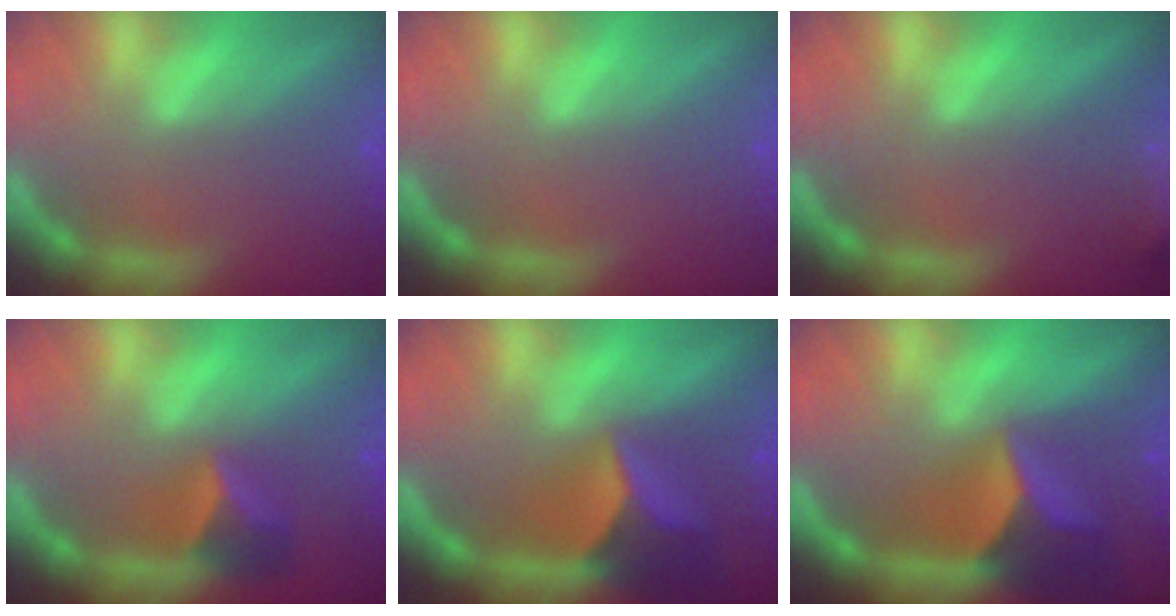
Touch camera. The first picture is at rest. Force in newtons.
{"total": 0.0}
{"total": 8.5}
{"total": 4.0}
{"total": 8.4}
{"total": 8.9}